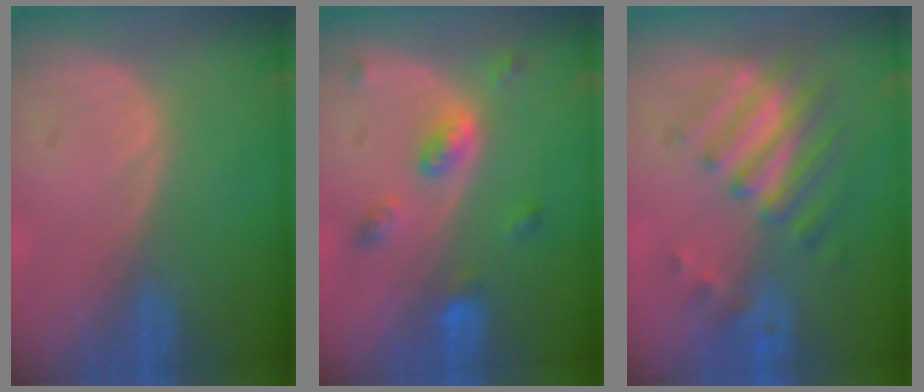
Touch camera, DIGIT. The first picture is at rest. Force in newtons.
{"total": 5.2, "press": 4.5, "slide": 2.8}
{"total": 8.0, "press": 7.2, "slide": 3.6}